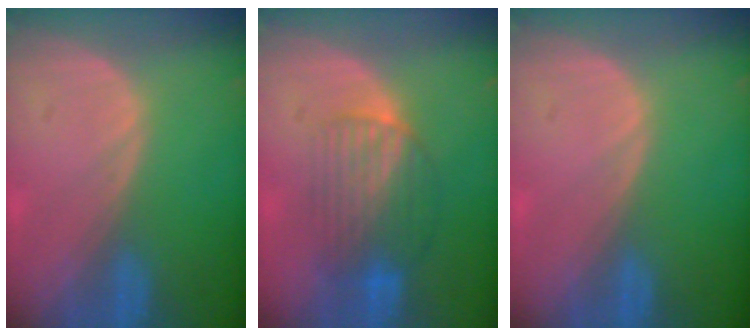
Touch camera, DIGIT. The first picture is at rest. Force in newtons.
{"total": 6.7, "press": 6.6, "slide": 1.2}
{"total": 0.0}